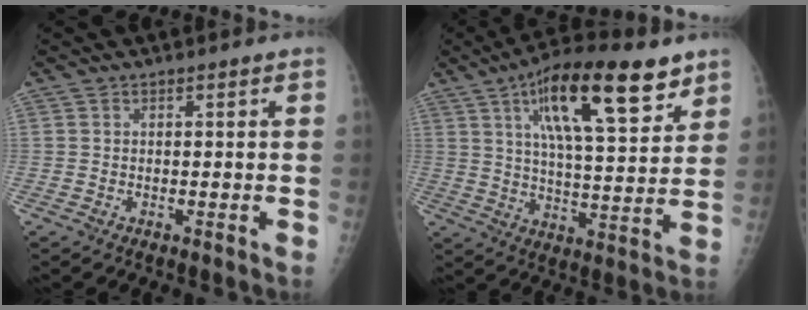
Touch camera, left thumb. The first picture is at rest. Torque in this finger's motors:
{"motor_torque": [0.40, 0.54, 1.34, -1.02, 0.13]}